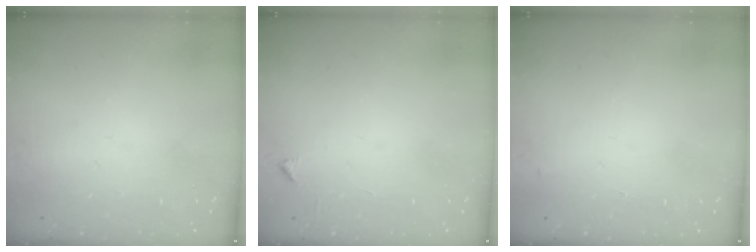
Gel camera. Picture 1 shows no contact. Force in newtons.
{"total": 2.1, "press": 2.1, "slide": 0.3}
{"total": 2.5, "press": 2.5, "slide": 0.4}